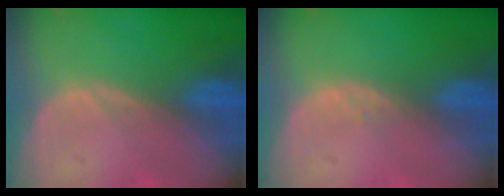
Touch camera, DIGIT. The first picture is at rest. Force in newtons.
{"total": 0.7, "press": 0.6, "slide": 0.2}